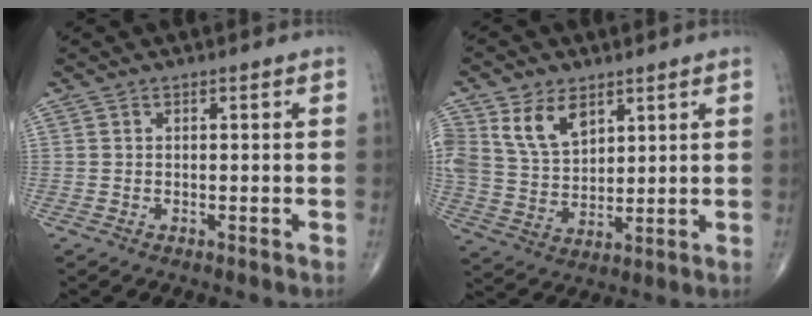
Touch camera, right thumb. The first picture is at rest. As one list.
[{"total": 9.6, "force": [5.0, 6.1, 5.5], "torque": [-0.085, -0.023, 0.106]}]